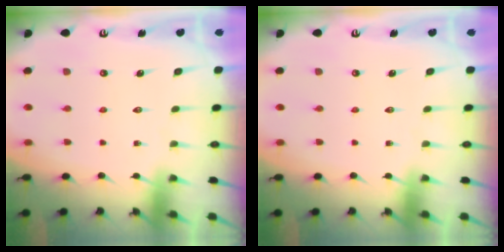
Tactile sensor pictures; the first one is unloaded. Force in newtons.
{"total": 0.0}